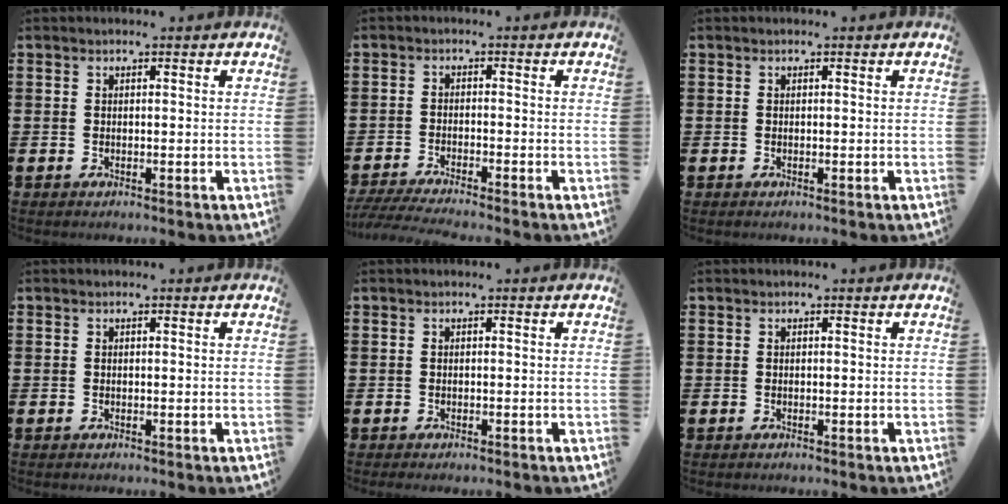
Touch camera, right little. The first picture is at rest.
{"total": 2.5, "force": [-2.3, -0.1, 1.0], "torque": [-0.017, 0.000, -0.043]}
{"total": 0.0}
{"total": 0.0}
{"total": 0.0}
{"total": 0.0}